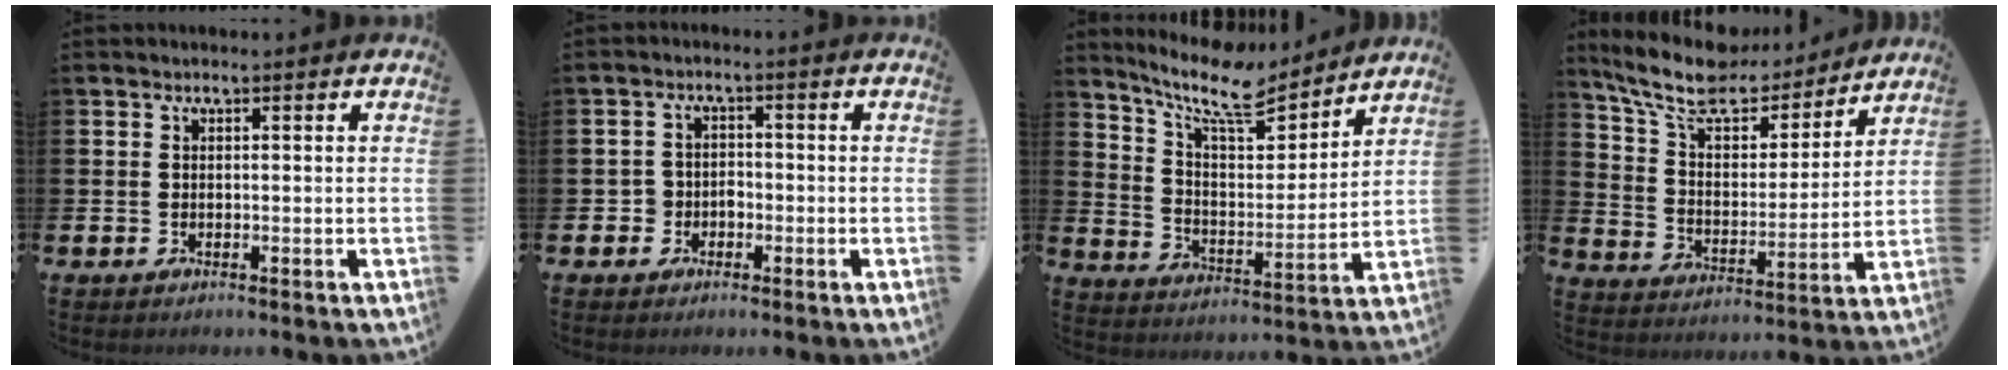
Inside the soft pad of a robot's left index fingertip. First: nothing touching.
{"total": 2.6, "force": [-1.3, 2.2, 0.1], "torque": [-0.009, 0.004, -0.032]}
{"total": 10.7, "force": [9.3, 2.9, 4.4], "torque": [-0.106, -0.067, 0.161]}
{"total": 11.3, "force": [10.0, 3.5, 4.0], "torque": [-0.113, -0.062, 0.173]}